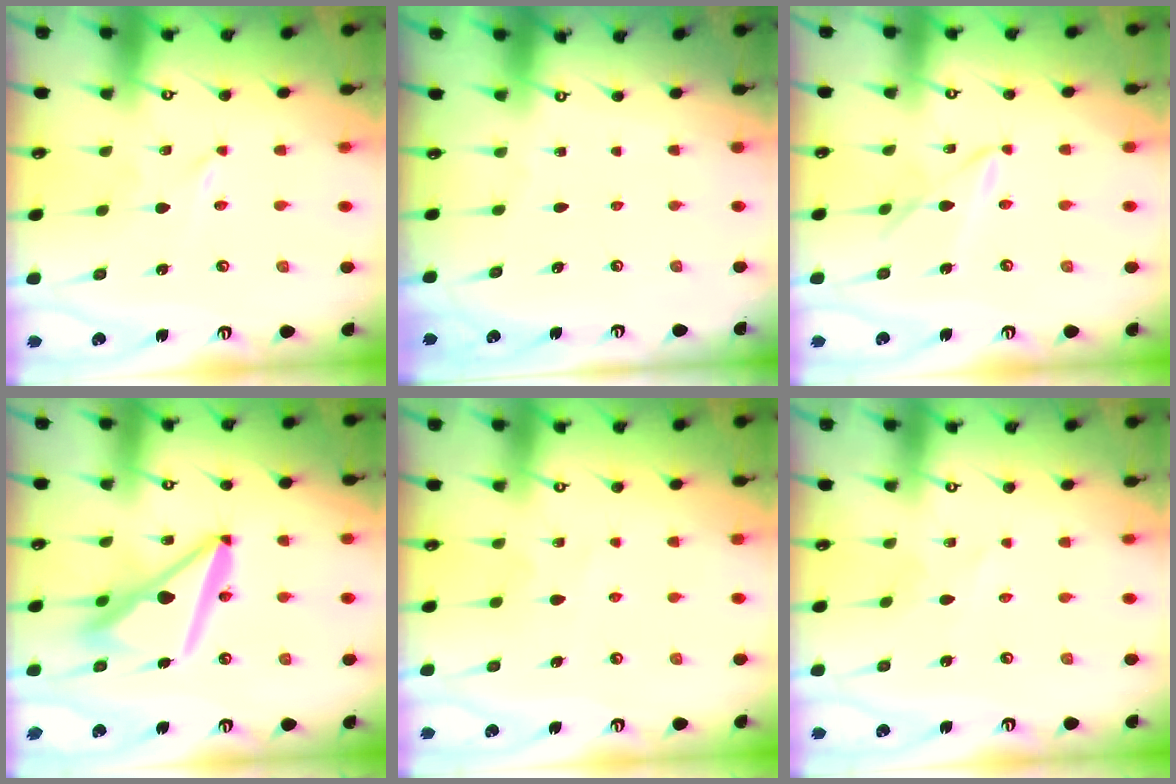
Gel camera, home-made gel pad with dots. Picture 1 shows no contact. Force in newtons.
{"total": 0.0}
{"total": 7.0, "press": 7.0, "slide": 0.4}
{"total": 14.9, "press": 14.7, "slide": 1.9}
{"total": 6.6, "press": 6.6, "slide": 0.5}
{"total": 1.5, "press": 1.4, "slide": 0.2}